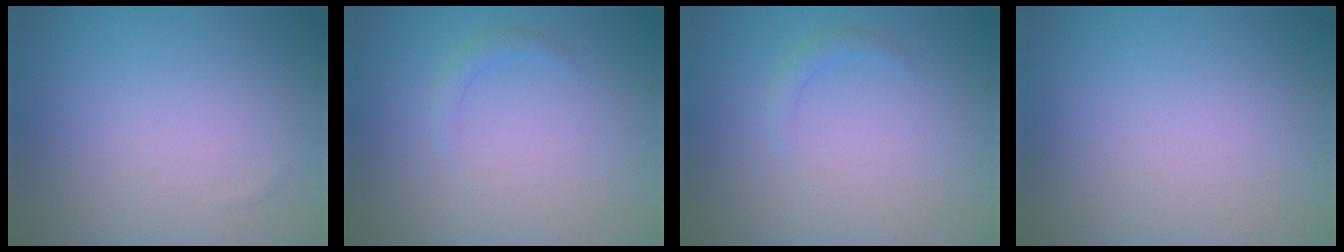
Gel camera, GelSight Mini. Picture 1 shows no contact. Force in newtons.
{"total": 1.1, "press": 1.1, "slide": 0.2}
{"total": 1.1, "press": 1.1, "slide": 0.2}
{"total": 0.0}